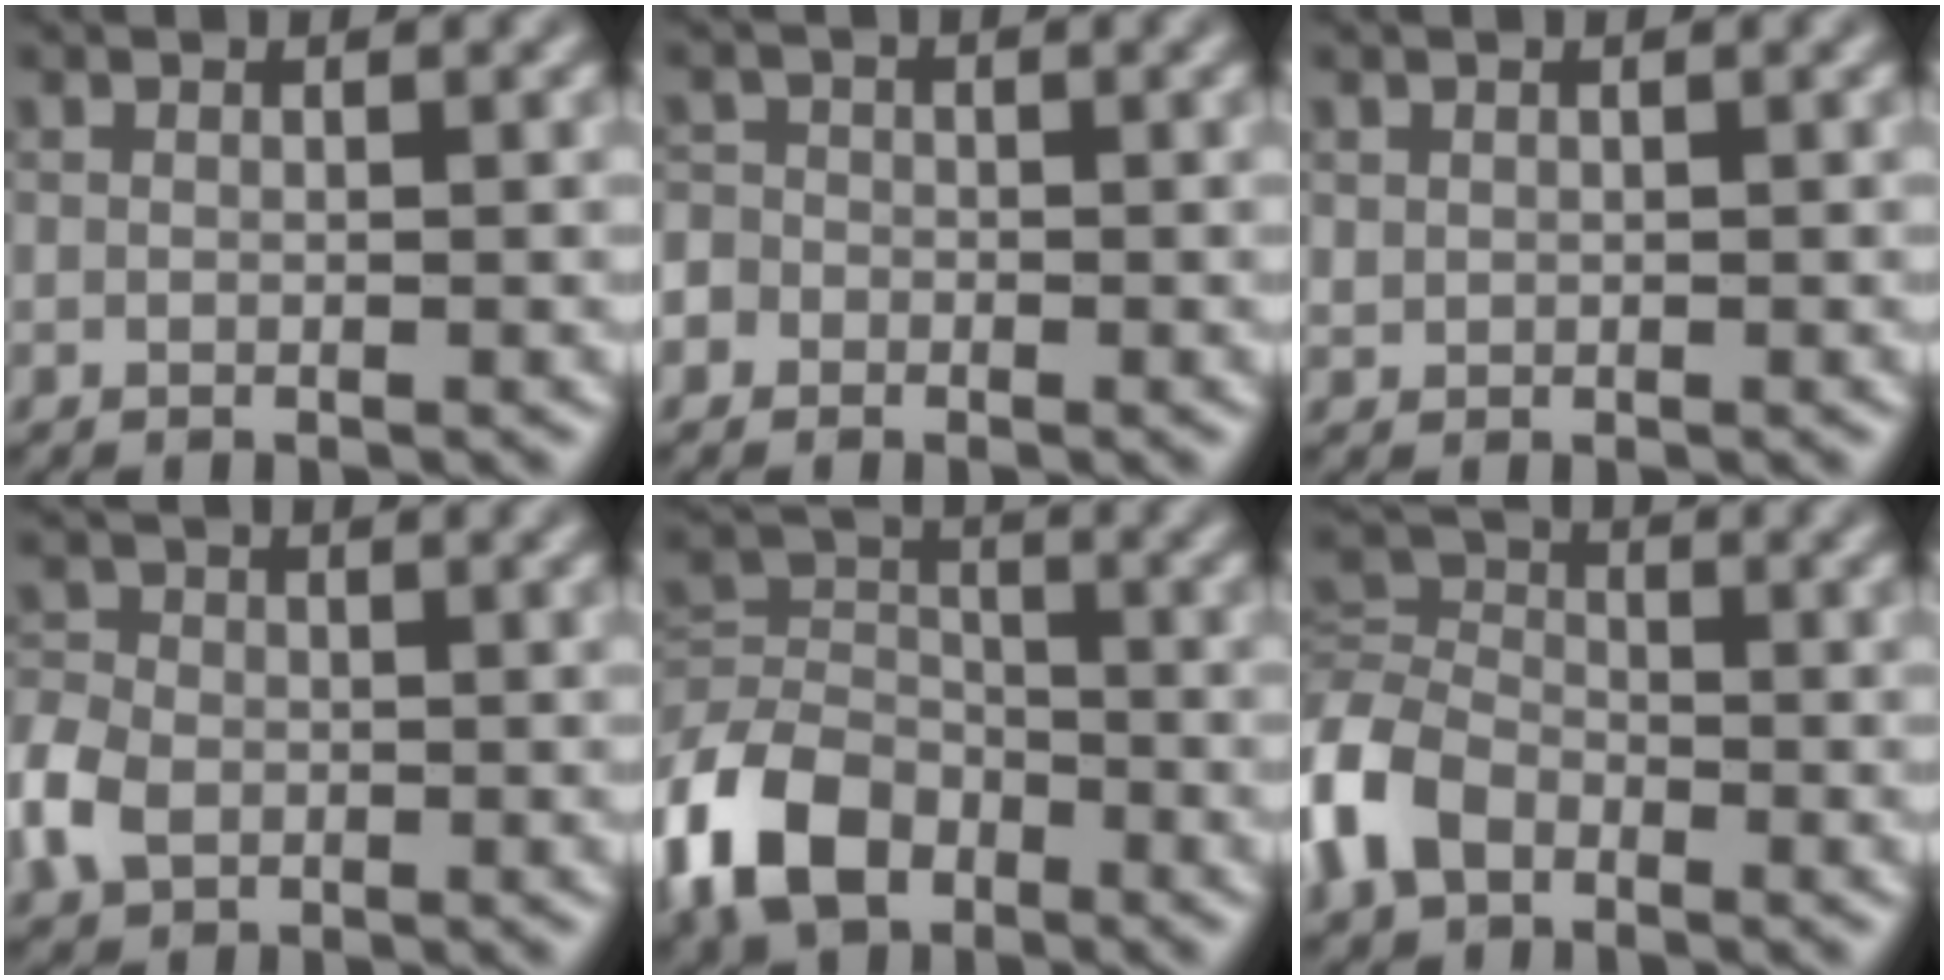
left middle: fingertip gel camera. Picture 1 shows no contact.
{"total": 3.0, "force": [-1.3, 2.6, 0.5], "torque": [0.009, 0.010, -0.044]}
{"total": 0.6, "force": [0.3, 0.5, 0.0], "torque": [0.002, -0.002, 0.009]}
{"total": 3.9, "force": [-1.2, 3.1, 2.0], "torque": [-0.046, 0.003, -0.034]}
{"total": 7.8, "force": [-4.3, 5.1, 4.0], "torque": [-0.085, 0.003, -0.102]}
{"total": 5.5, "force": [-2.9, 3.7, 2.8], "torque": [-0.070, 0.006, -0.075]}